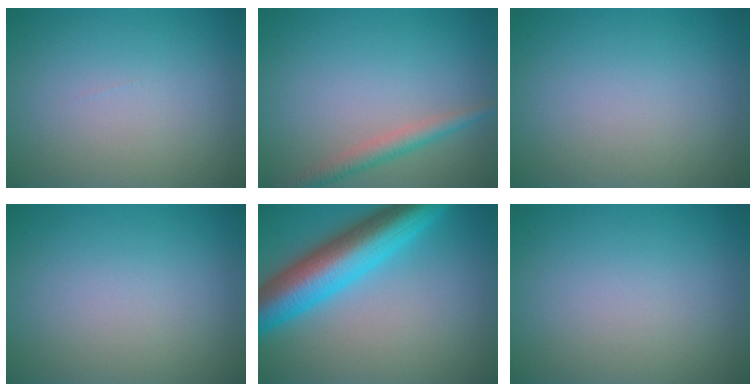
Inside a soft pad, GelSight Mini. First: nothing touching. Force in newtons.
{"total": 2.3, "press": 2.3, "slide": 0.1}
{"total": 0.0}
{"total": 0.0}
{"total": 9.1, "press": 9.1, "slide": 0.5}
{"total": 0.0}